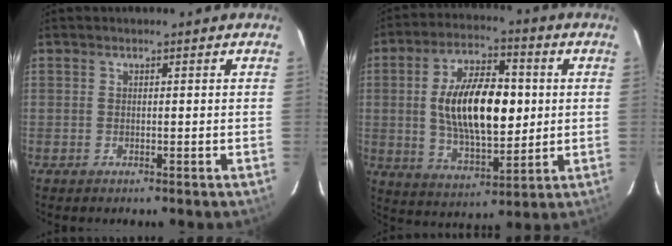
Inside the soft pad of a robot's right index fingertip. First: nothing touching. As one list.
[{"total": 17.1, "force": [1.3, 8.0, 15.1], "torque": [-0.267, 0.011, 0.031]}]